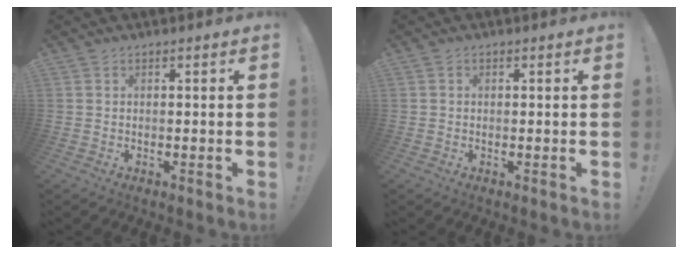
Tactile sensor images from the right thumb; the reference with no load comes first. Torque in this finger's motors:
{"motor_torque": [0.00, -0.31, -0.18, 0.07, 0.08]}